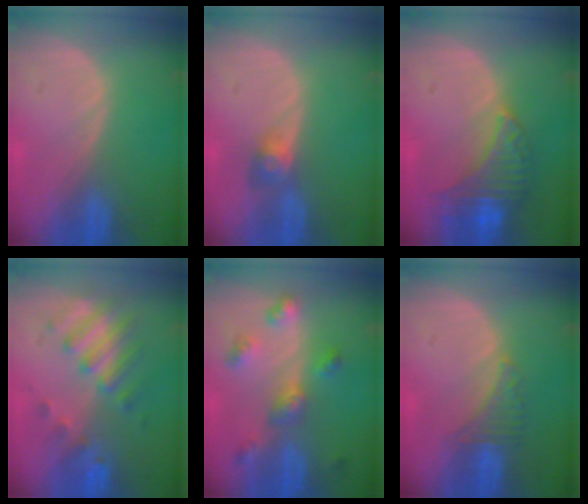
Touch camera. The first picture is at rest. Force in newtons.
{"total": 3.0, "press": 2.7, "slide": 1.4}
{"total": 7.6, "press": 7.2, "slide": 2.5}
{"total": 7.2, "press": 6.8, "slide": 2.3}
{"total": 6.6, "press": 5.8, "slide": 3.1}
{"total": 3.3, "press": 3.2, "slide": 0.7}